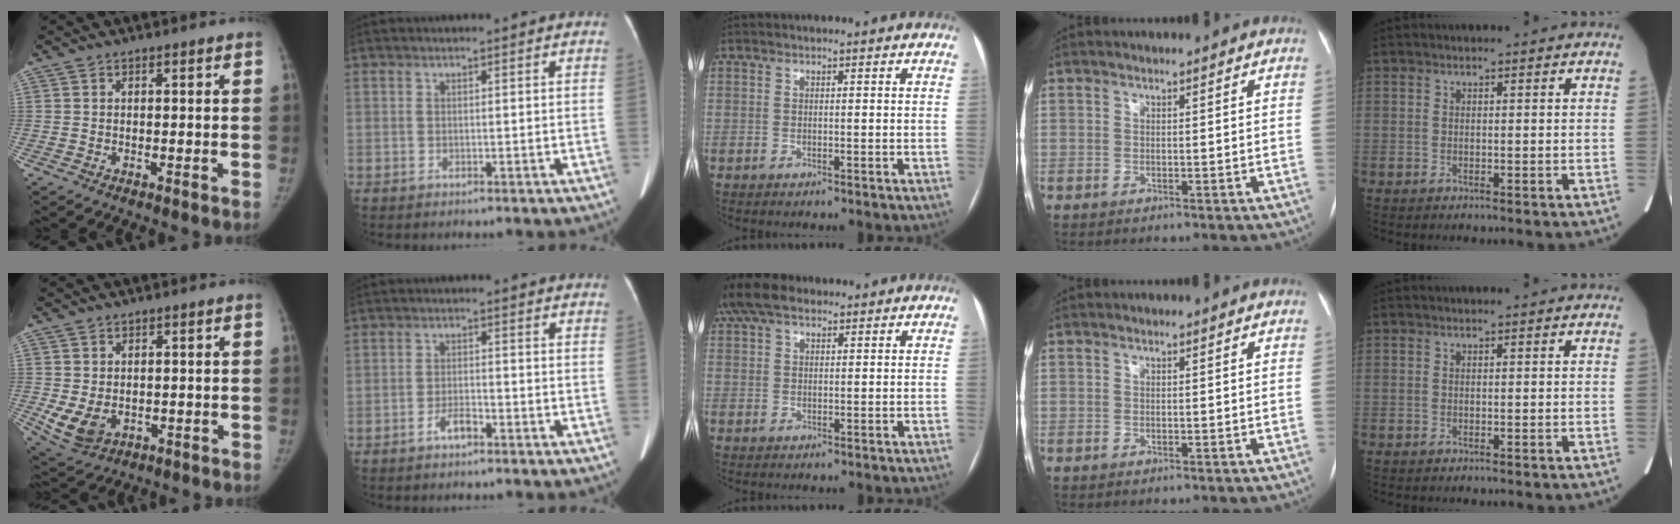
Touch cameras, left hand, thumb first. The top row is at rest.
{"thumb": {"total": 6.4, "force": [-1.0, 4.7, 4.1], "torque": [-0.070, -0.009, 0.000]}, "index": {"total": 2.6, "force": [-1.9, 0.8, 1.6], "torque": [-0.031, 0.002, -0.034]}, "middle": {"total": 6.8, "force": [5.1, 2.8, 3.5], "torque": [-0.083, 0.039, 0.100]}}